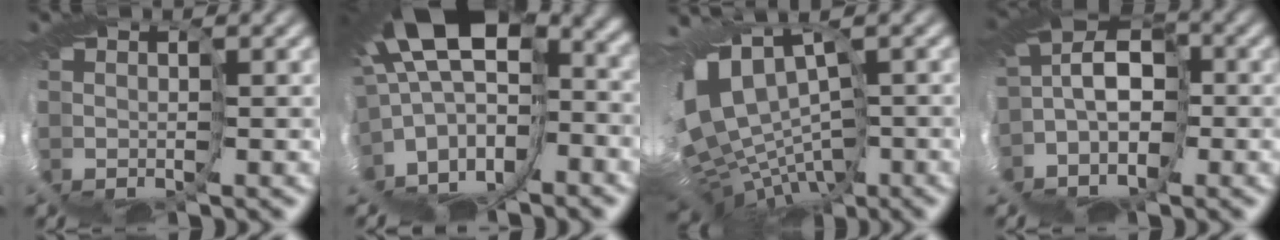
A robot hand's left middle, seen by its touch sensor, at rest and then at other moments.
{"total": 10.7, "force": [-3.2, 3.7, 9.5], "torque": [-0.185, -0.011, -0.018]}
{"total": 8.2, "force": [-2.0, 3.6, 7.1], "torque": [-0.154, -0.001, 0.009]}
{"total": 4.6, "force": [-2.5, 2.6, 2.8], "torque": [-0.063, 0.020, -0.056]}